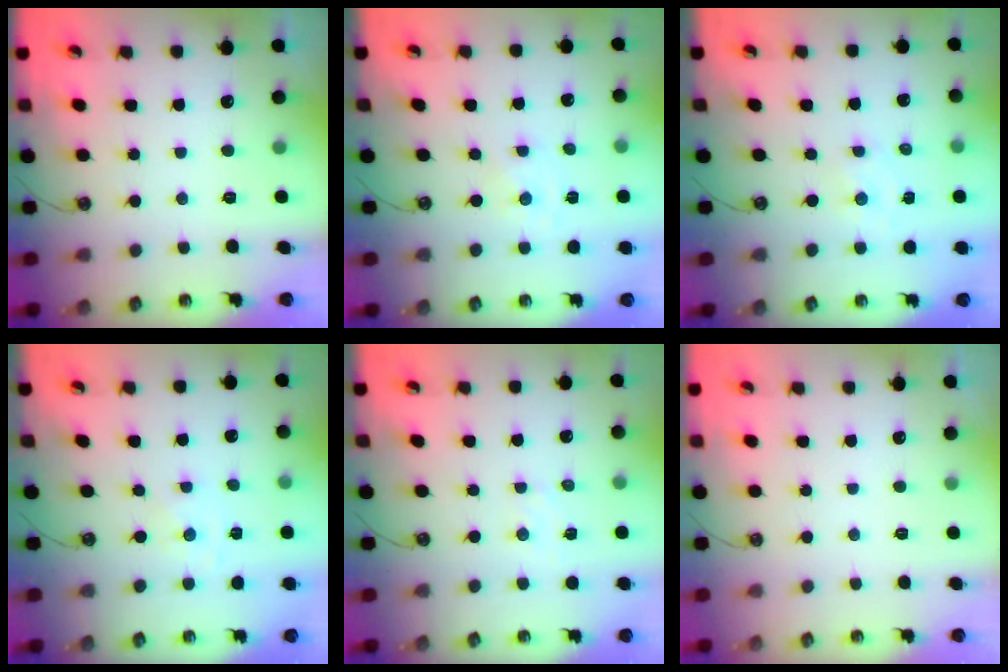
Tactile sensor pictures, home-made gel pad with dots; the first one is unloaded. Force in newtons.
{"total": 0.0}
{"total": 1.8, "press": 1.7, "slide": 0.3}
{"total": 0.0}
{"total": 3.5, "press": 3.4, "slide": 0.4}
{"total": 0.0}